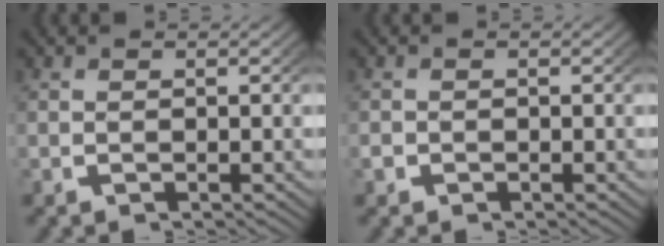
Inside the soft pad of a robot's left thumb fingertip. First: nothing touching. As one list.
[{"total": 1.0, "force": [-0.4, 0.9, 0.2], "torque": [-0.009, -0.004, -0.010]}]